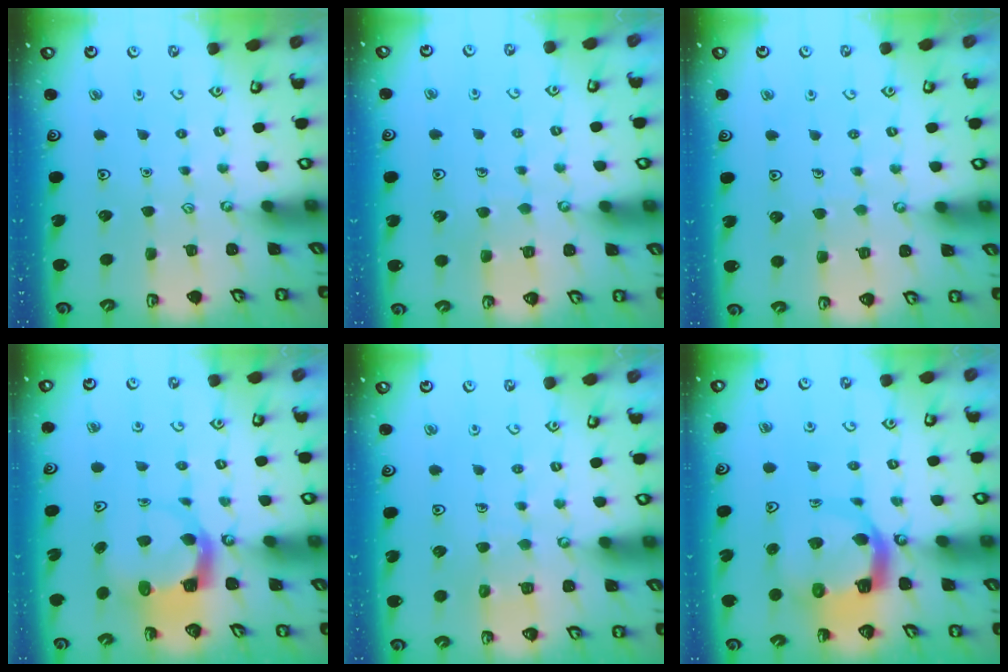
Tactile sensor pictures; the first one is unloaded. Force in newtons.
{"total": 4.0, "press": 3.9, "slide": 0.3}
{"total": 3.3, "press": 3.3, "slide": 0.2}
{"total": 3.8, "press": 3.8, "slide": 0.5}
{"total": 5.4, "press": 5.4, "slide": 0.4}
{"total": 10.4, "press": 10.4, "slide": 1.3}